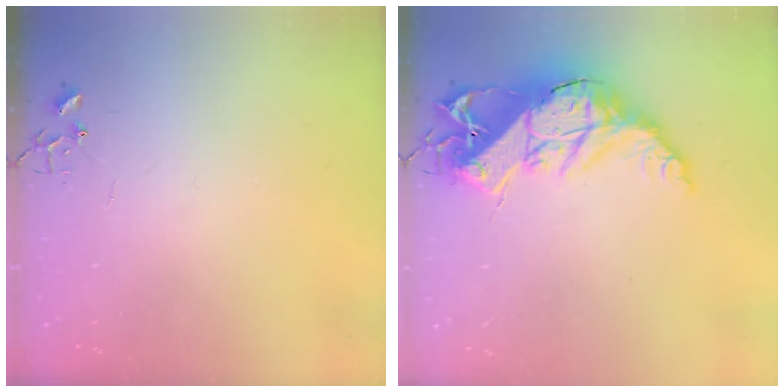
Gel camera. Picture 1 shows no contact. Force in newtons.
{"total": 19.6, "press": 19.6, "slide": 1.2}